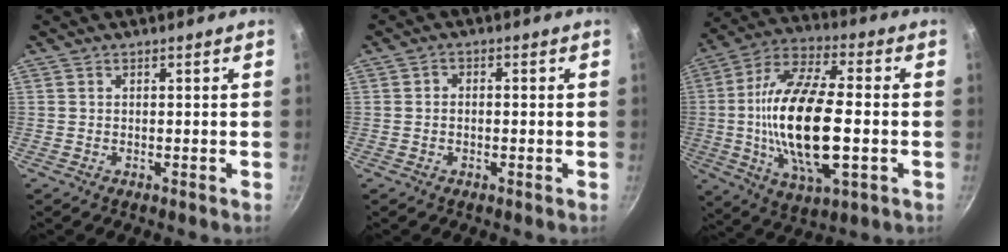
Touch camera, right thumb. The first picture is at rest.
{"total": 1.3, "force": [-0.3, 1.0, 0.8], "torque": [-0.006, 0.004, -0.008]}
{"total": 22.5, "force": [-2.0, 9.1, 20.4], "torque": [-0.396, 0.010, -0.032]}